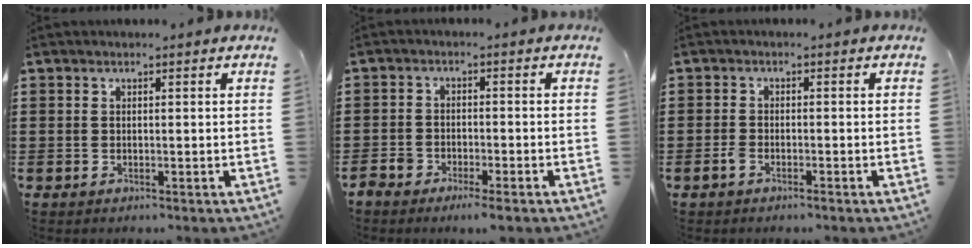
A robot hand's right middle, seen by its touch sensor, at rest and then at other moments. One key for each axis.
{"total": 3.0, "fx": -2.8, "fy": 0.8, "fz": 0.9, "tx": -0.033, "ty": 0.001, "tz": -0.060}
{"total": 1.3, "fx": -0.7, "fy": 0.7, "fz": 0.8, "tx": -0.025, "ty": -0.004, "tz": -0.016}